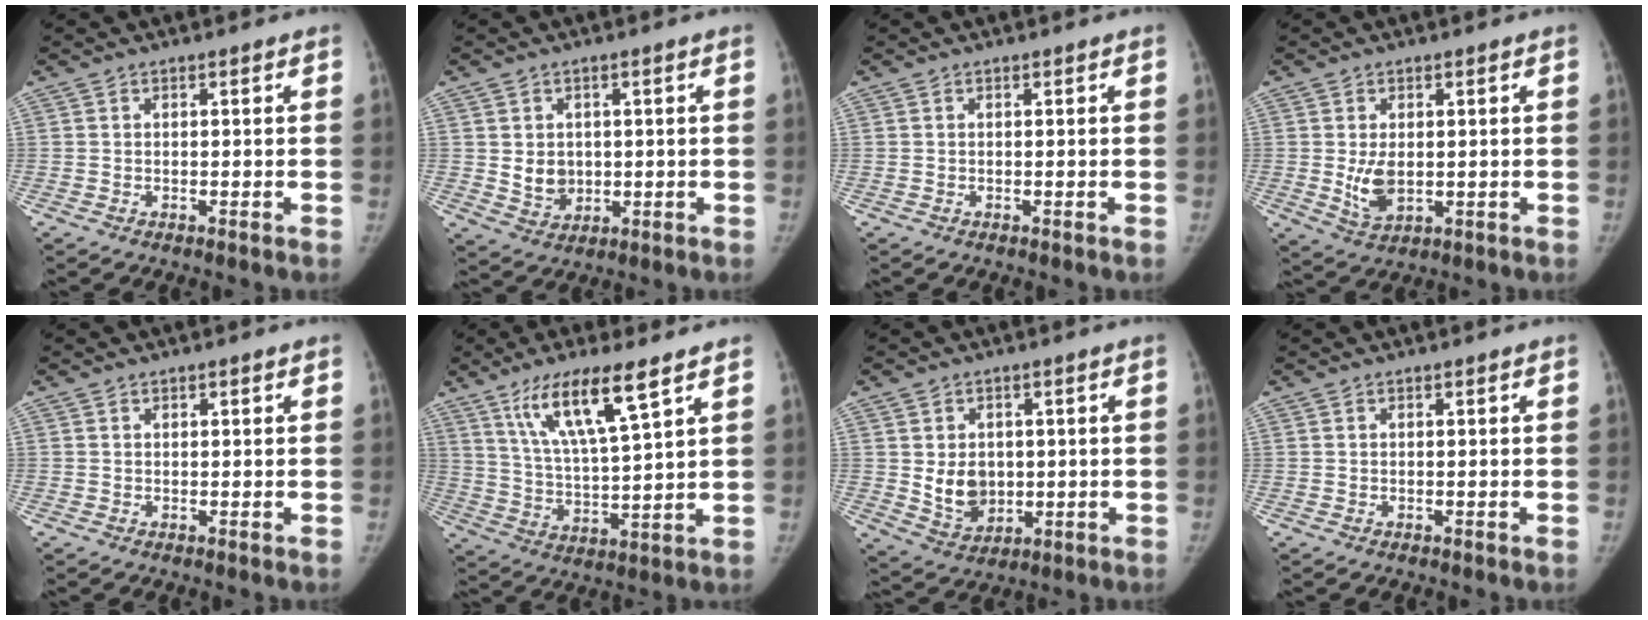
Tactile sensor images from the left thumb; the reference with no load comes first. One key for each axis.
{"total": 5.3, "fx": 0.4, "fy": 4.5, "fz": 2.8, "tx": -0.024, "ty": -0.008, "tz": 0.020}
{"total": 0.0}
{"total": 5.4, "fx": 0.0, "fy": 3.4, "fz": 4.3, "tx": -0.073, "ty": -0.013, "tz": 0.011}
{"total": 0.7, "fx": 0.3, "fy": 0.6, "fz": 0.2, "tx": 0.007, "ty": 0.001, "tz": 0.003}
{"total": 13.3, "fx": 7.9, "fy": 2.2, "fz": 10.5, "tx": -0.190, "ty": -0.034, "tz": 0.154}
{"total": 7.8, "fx": 0.3, "fy": 6.2, "fz": 4.7, "tx": -0.050, "ty": -0.011, "tz": 0.023}
{"total": 0.0}